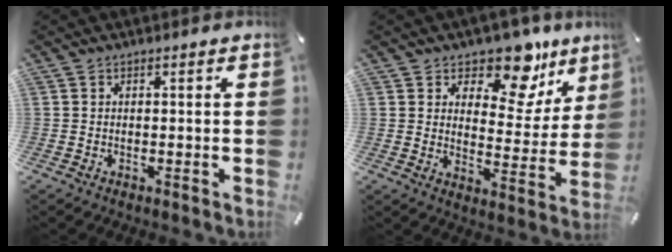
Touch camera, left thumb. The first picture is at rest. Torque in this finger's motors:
{"motor_torque": [0.85, -0.36, 0.04, -0.02, 0.04]}